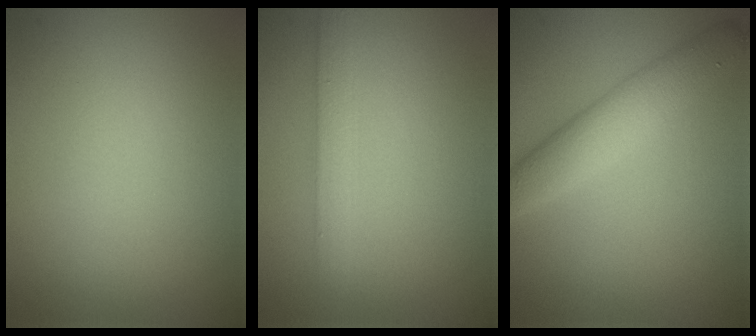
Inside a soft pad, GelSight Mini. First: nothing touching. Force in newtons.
{"total": 2.2, "press": 2.2, "slide": 0.1}
{"total": 4.2, "press": 4.2, "slide": 0.2}